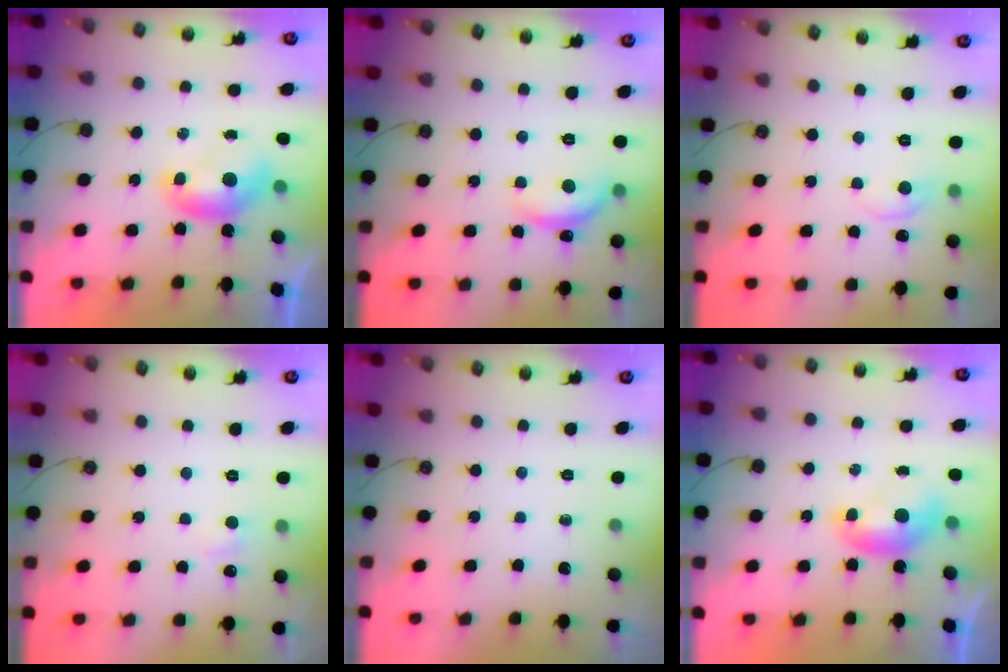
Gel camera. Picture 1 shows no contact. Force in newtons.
{"total": 6.3, "press": 6.3, "slide": 0.6}
{"total": 1.1, "press": 1.0, "slide": 0.6}
{"total": 1.1, "press": 0.9, "slide": 0.6}
{"total": 0.0}
{"total": 0.0}